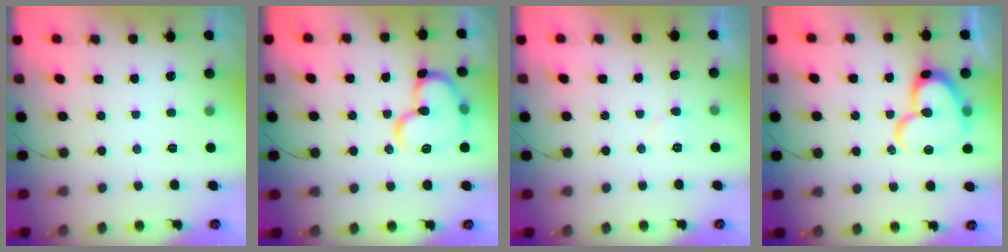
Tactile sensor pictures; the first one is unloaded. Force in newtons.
{"total": 14.2, "press": 14.2, "slide": 0.7}
{"total": 3.1, "press": 3.1, "slide": 0.3}
{"total": 16.3, "press": 16.3, "slide": 1.3}